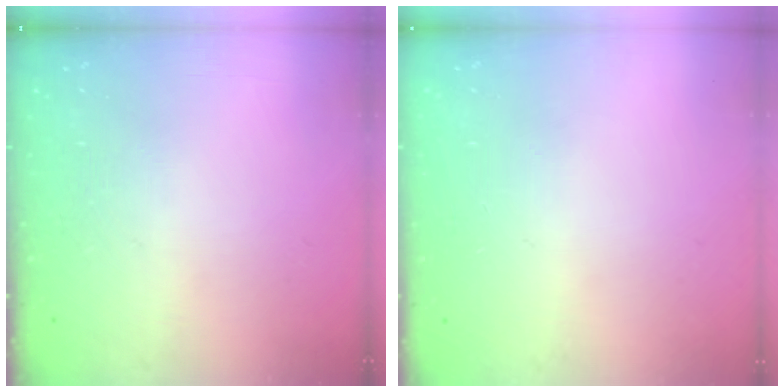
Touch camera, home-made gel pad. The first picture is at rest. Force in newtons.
{"total": 0.0}